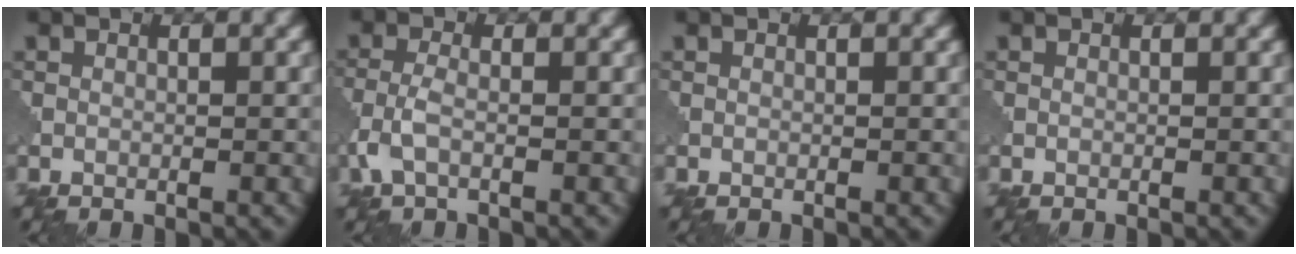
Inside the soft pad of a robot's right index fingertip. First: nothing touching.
{"total": 2.7, "force": [-1.0, 1.1, 2.2], "torque": [-0.059, 0.002, -0.029]}
{"total": 0.0}
{"total": 0.0}